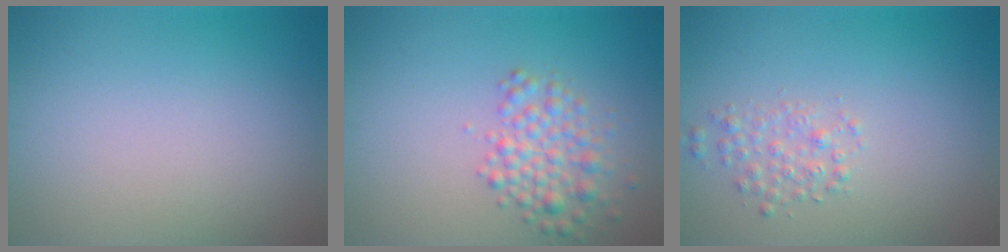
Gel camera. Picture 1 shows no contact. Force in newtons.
{"total": 2.9, "press": 2.9, "slide": 0.1}
{"total": 1.6, "press": 1.6, "slide": 0.0}